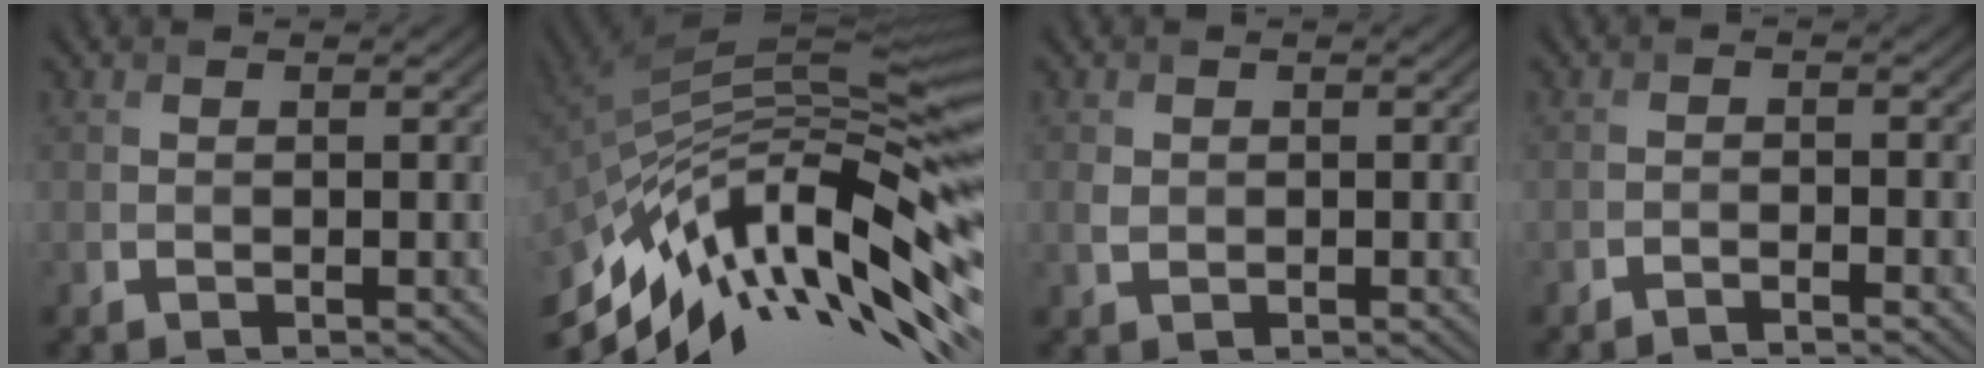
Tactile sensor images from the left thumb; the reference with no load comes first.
{"total": 16.5, "force": [-7.6, 4.6, 13.9], "torque": [-0.264, 0.011, -0.147]}
{"total": 1.2, "force": [0.0, 1.0, 0.6], "torque": [-0.015, -0.002, 0.001]}
{"total": 1.5, "force": [-1.3, 0.1, 0.7], "torque": [-0.008, -0.001, -0.032]}